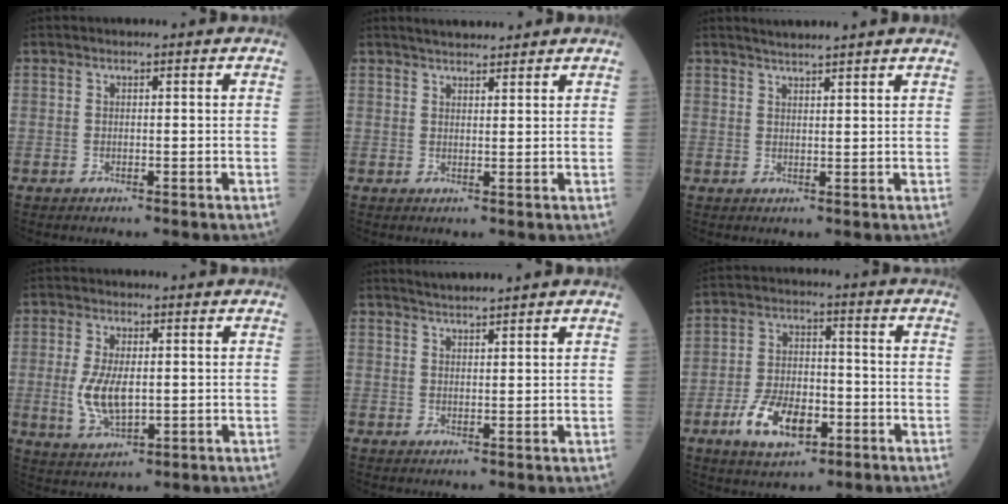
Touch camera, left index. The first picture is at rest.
{"total": 4.3, "force": [4.0, 0.8, 1.5], "torque": [-0.020, 0.021, 0.062]}
{"total": 3.7, "force": [3.4, -0.7, 1.4], "torque": [-0.022, 0.014, 0.051]}
{"total": 6.6, "force": [-0.2, 2.9, 6.0], "torque": [-0.131, -0.007, 0.001]}
{"total": 3.3, "force": [3.1, -0.6, 1.0], "torque": [-0.017, 0.010, 0.055]}
{"total": 9.6, "force": [-4.4, 4.8, 7.1], "torque": [-0.141, 0.002, -0.075]}